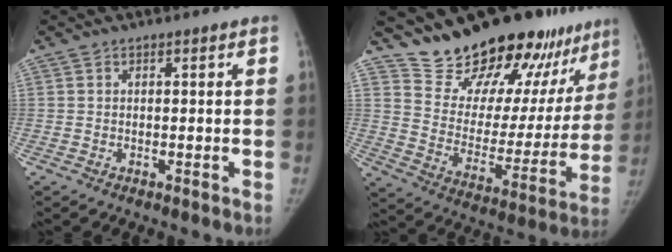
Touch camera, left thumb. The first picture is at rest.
{"total": 26.1, "force": [21.9, 9.1, 10.8], "torque": [-0.122, -0.137, 0.311]}